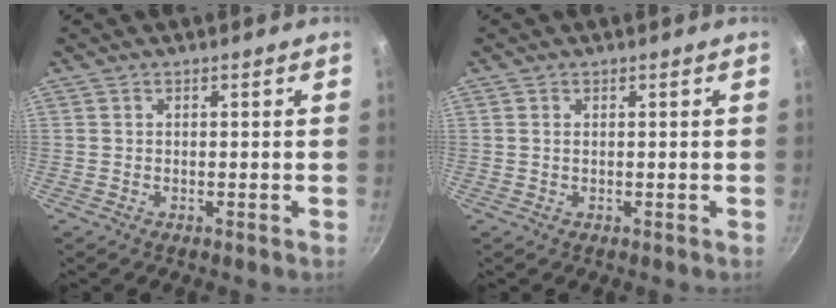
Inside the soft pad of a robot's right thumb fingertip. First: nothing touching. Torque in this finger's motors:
{"motor_torque": [-0.49, -0.21, -0.25, 0.28, -0.01]}